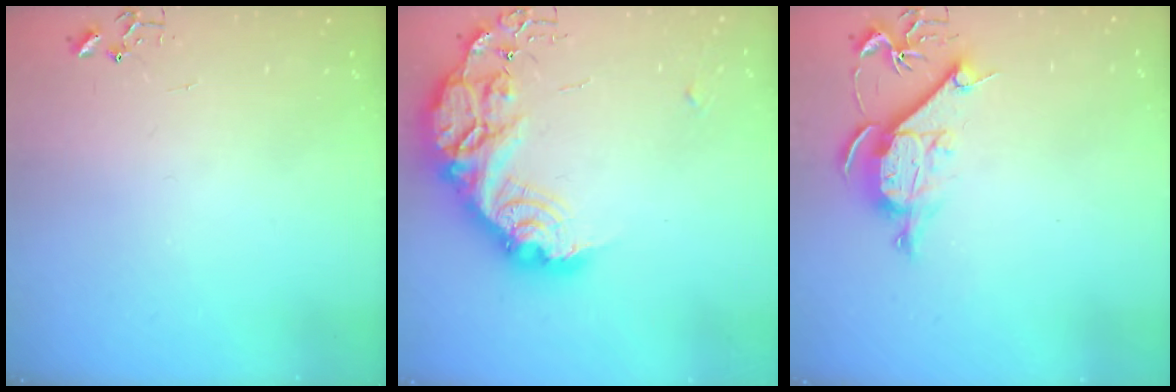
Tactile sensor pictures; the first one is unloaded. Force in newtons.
{"total": 24.7, "press": 24.6, "slide": 2.0}
{"total": 10.4, "press": 10.4, "slide": 1.2}